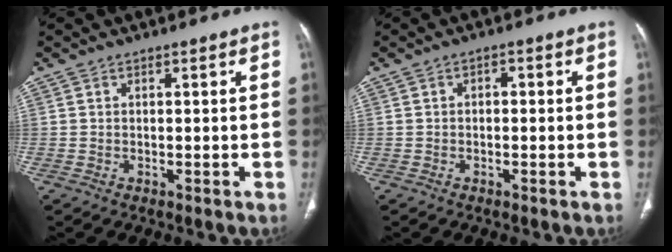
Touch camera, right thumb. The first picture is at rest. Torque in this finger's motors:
{"motor_torque": [-0.59, 0.34, -0.40, 0.15, -0.07]}